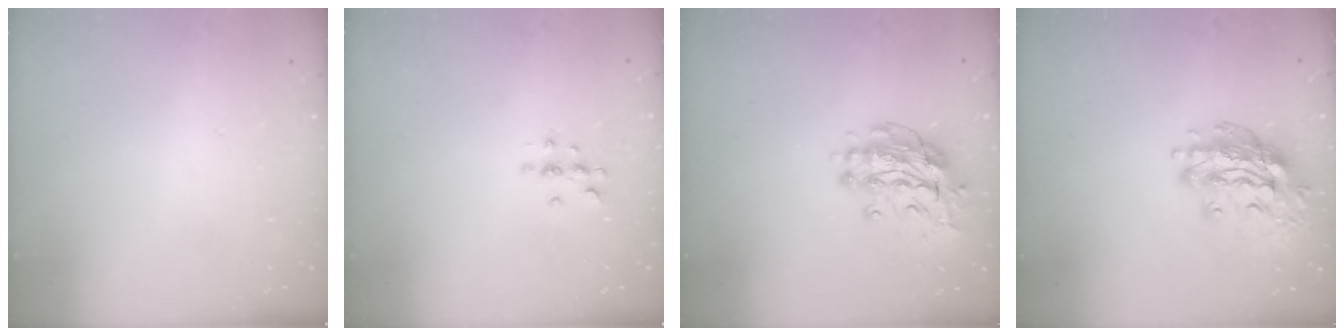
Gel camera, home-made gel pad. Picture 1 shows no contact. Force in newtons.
{"total": 4.9, "press": 4.9, "slide": 0.5}
{"total": 13.7, "press": 13.6, "slide": 1.5}
{"total": 15.9, "press": 15.9, "slide": 1.5}